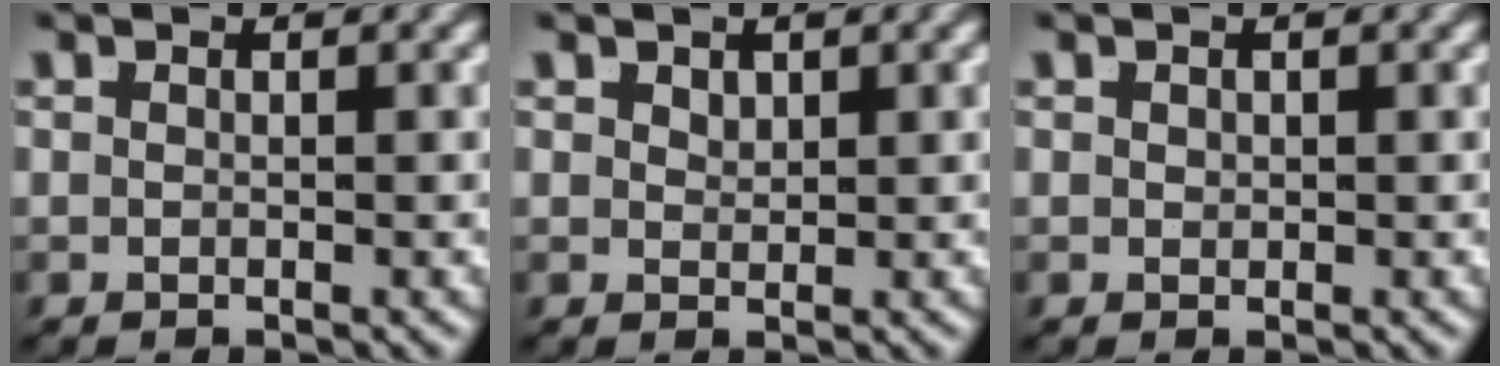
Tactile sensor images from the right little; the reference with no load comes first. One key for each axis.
{"total": 1.0, "fx": 0.9, "fy": -0.1, "fz": 0.2, "tx": 0.003, "ty": -0.008, "tz": 0.029}
{"total": 0.0}